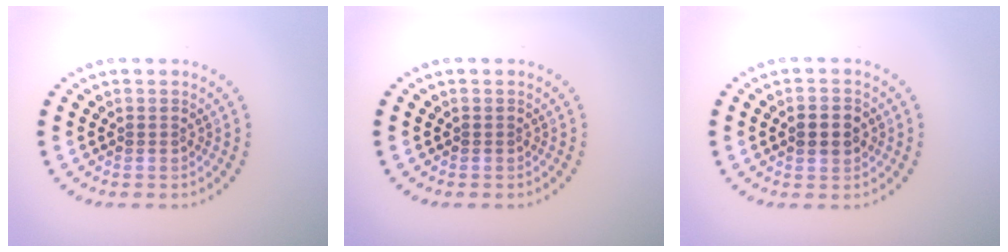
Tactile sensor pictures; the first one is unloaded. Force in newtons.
{"total": 0.0}
{"total": 2.9, "press": 2.9, "slide": 0.2}